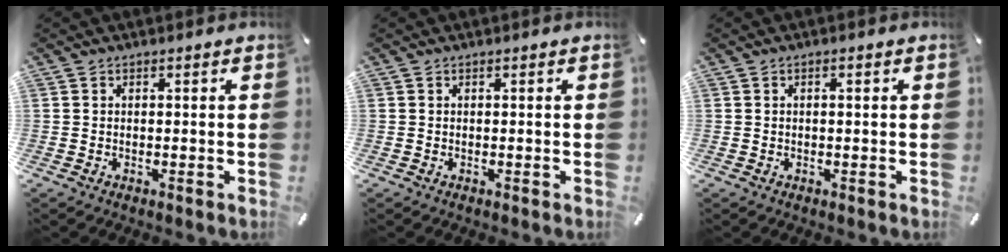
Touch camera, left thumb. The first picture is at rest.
{"total": 0.0}
{"total": 0.9, "force": [0.0, 0.3, 0.8], "torque": [-0.016, 0.002, 0.000]}